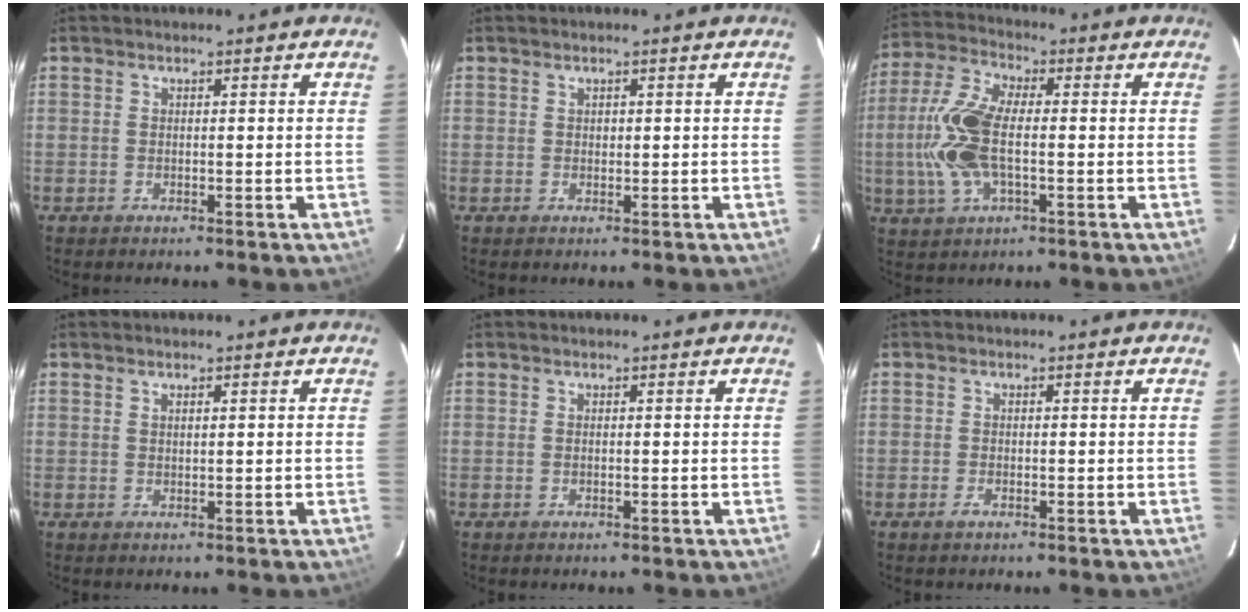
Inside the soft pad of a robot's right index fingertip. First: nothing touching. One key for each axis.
{"total": 0.6, "fx": 0.2, "fy": 0.5, "fz": 0.1, "tx": 0.000, "ty": 0.003, "tz": 0.005}
{"total": 12.9, "fx": -1.3, "fy": 5.8, "fz": 11.4, "tx": -0.257, "ty": 0.009, "tz": -0.030}
{"total": 0.6, "fx": 0.4, "fy": 0.2, "fz": 0.5, "tx": -0.009, "ty": 0.002, "tz": 0.008}
{"total": 0.0}
{"total": 1.1, "fx": -0.7, "fy": 0.4, "fz": 0.7, "tx": -0.014, "ty": 0.000, "tz": -0.013}